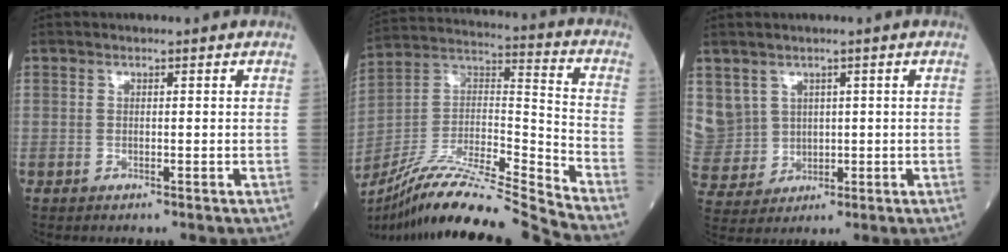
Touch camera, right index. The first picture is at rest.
{"total": 21.3, "force": [-19.1, -1.7, 9.2], "torque": [-0.195, 0.002, -0.342]}
{"total": 11.2, "force": [3.0, 10.6, 2.3], "torque": [-0.101, 0.045, 0.087]}